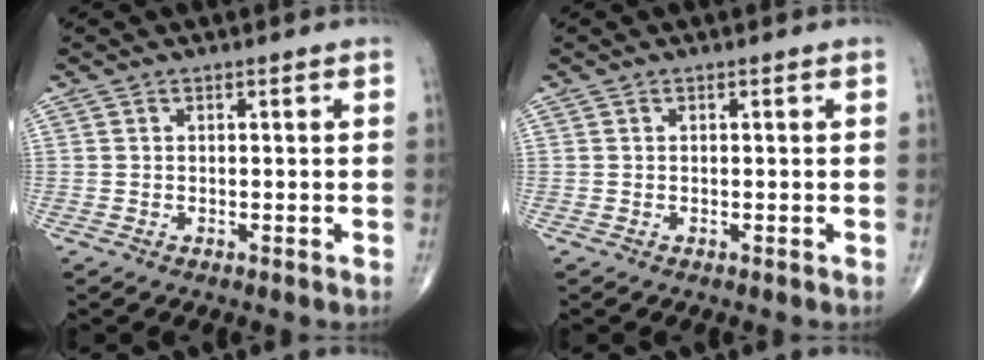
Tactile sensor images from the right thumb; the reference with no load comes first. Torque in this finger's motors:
{"motor_torque": [-0.15, 0.14, -0.06, 0.05, 0.02]}